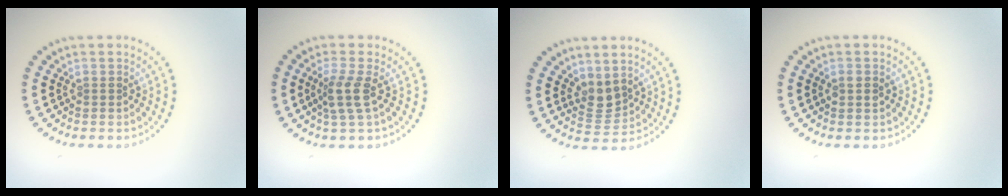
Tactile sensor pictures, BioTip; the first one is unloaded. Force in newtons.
{"total": 2.5, "press": 1.9, "slide": 1.5}
{"total": 2.4, "press": 1.9, "slide": 1.5}
{"total": 1.3, "press": 1.3, "slide": 0.1}